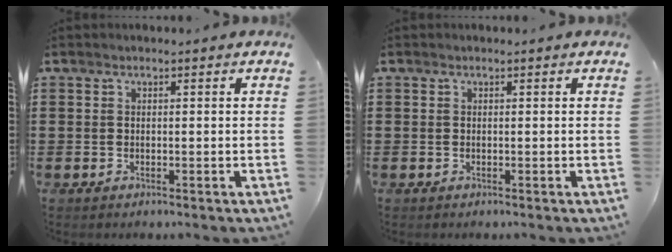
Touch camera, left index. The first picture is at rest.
{"total": 0.0}